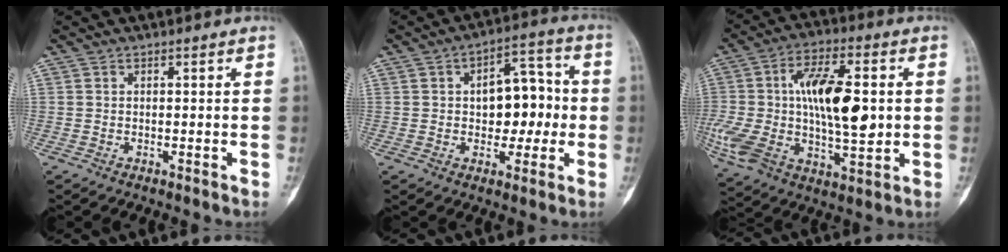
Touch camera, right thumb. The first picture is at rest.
{"total": 11.1, "force": [0.0, 6.9, 8.6], "torque": [-0.077, 0.029, -0.003]}
{"total": 22.9, "force": [1.1, 11.2, 19.9], "torque": [-0.384, 0.010, 0.022]}